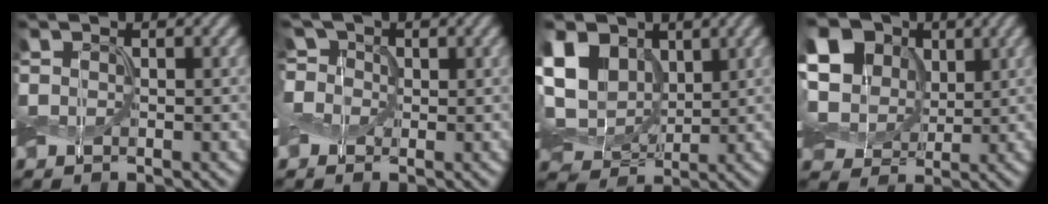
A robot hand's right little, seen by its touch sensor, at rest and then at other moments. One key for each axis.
{"total": 5.9, "fx": 2.8, "fy": 4.3, "fz": 2.8, "tx": -0.072, "ty": 0.022, "tz": 0.022}
{"total": 11.3, "fx": 2.9, "fy": 8.6, "fz": 6.6, "tx": -0.164, "ty": 0.030, "tz": 0.040}
{"total": 15.1, "fx": 4.9, "fy": 12.2, "fz": 7.4, "tx": -0.178, "ty": 0.024, "tz": 0.083}